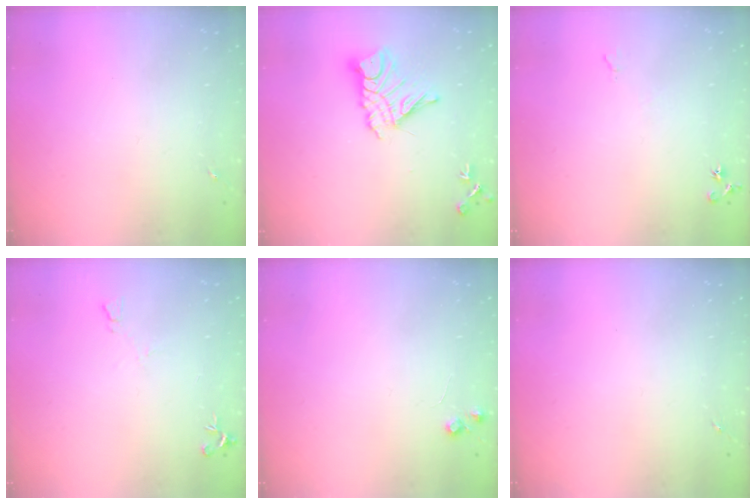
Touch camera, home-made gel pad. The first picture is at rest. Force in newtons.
{"total": 13.7, "press": 13.7, "slide": 1.3}
{"total": 6.7, "press": 6.6, "slide": 1.0}
{"total": 4.4, "press": 4.3, "slide": 0.9}
{"total": 4.9, "press": 4.8, "slide": 0.8}
{"total": 0.0}